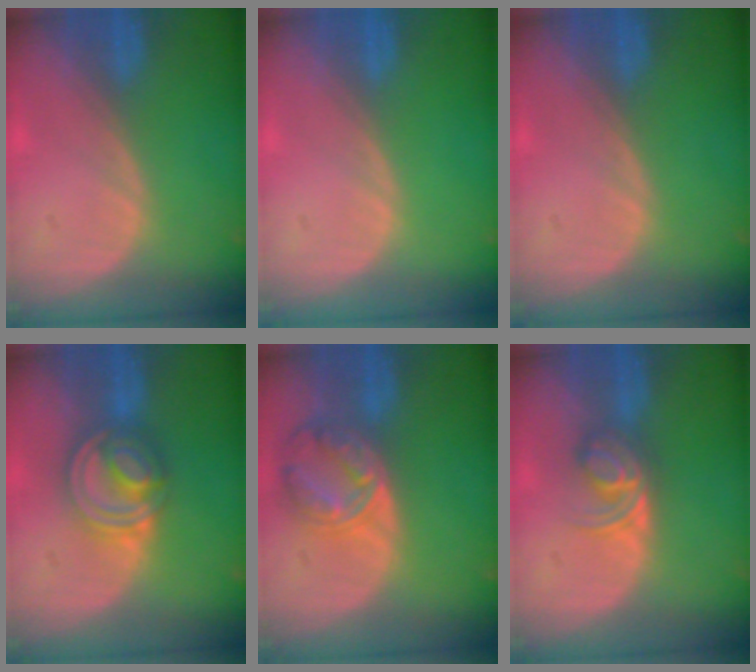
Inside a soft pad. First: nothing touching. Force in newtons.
{"total": 0.0}
{"total": 0.0}
{"total": 7.9, "press": 6.7, "slide": 4.0}
{"total": 8.3, "press": 7.1, "slide": 4.2}
{"total": 5.7, "press": 4.7, "slide": 3.3}